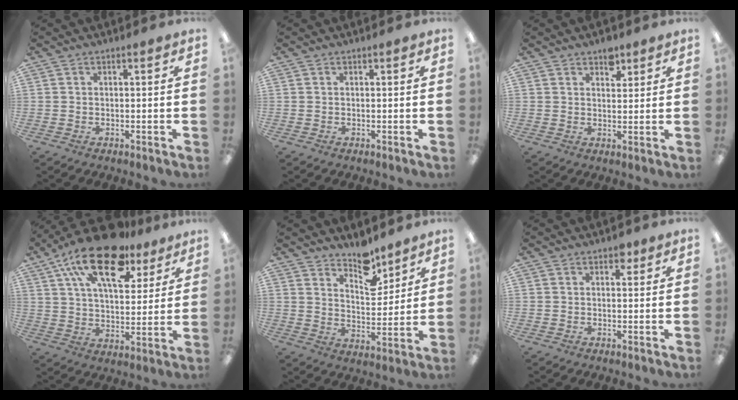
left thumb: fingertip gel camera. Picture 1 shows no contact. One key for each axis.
{"total": 0.0}
{"total": 4.2, "fx": 2.9, "fy": 2.2, "fz": 1.9, "tx": -0.010, "ty": -0.016, "tz": 0.047}
{"total": 21.7, "fx": 13.2, "fy": 10.0, "fz": 14.1, "tx": -0.233, "ty": -0.058, "tz": 0.227}
{"total": 9.3, "fx": 7.8, "fy": 3.9, "fz": 3.3, "tx": -0.034, "ty": -0.058, "tz": 0.139}
{"total": 2.0, "fx": 1.3, "fy": 1.2, "fz": 0.9, "tx": -0.003, "ty": -0.003, "tz": 0.019}